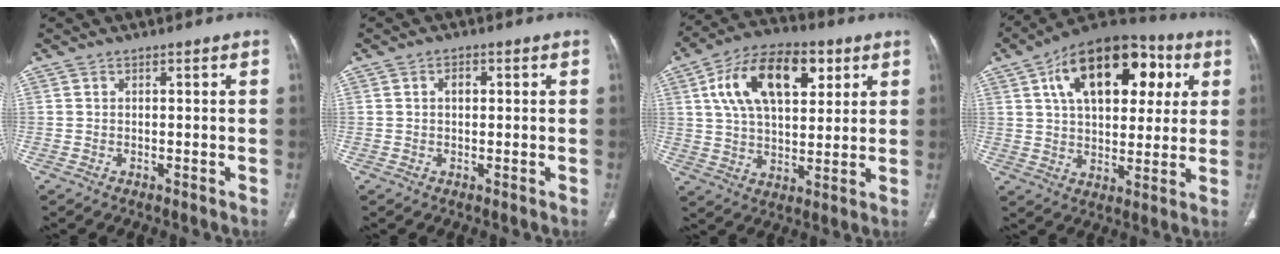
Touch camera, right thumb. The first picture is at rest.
{"total": 1.9, "force": [0.4, 1.3, 1.4], "torque": [-0.021, 0.006, 0.006]}
{"total": 18.5, "force": [6.6, 10.3, 13.9], "torque": [-0.210, -0.001, 0.110]}
{"total": 22.5, "force": [7.6, 12.9, 16.8], "torque": [-0.223, 0.009, 0.113]}